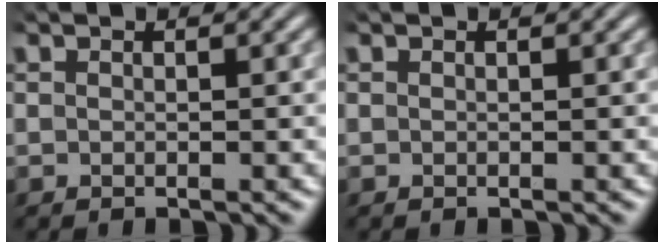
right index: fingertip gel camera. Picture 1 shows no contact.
{"total": 0.0}